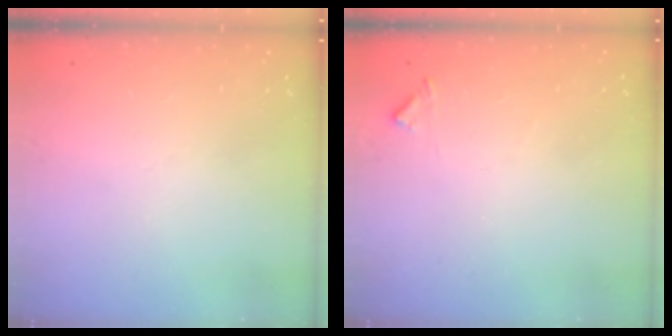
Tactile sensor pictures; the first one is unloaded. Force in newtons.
{"total": 5.7, "press": 5.7, "slide": 0.4}